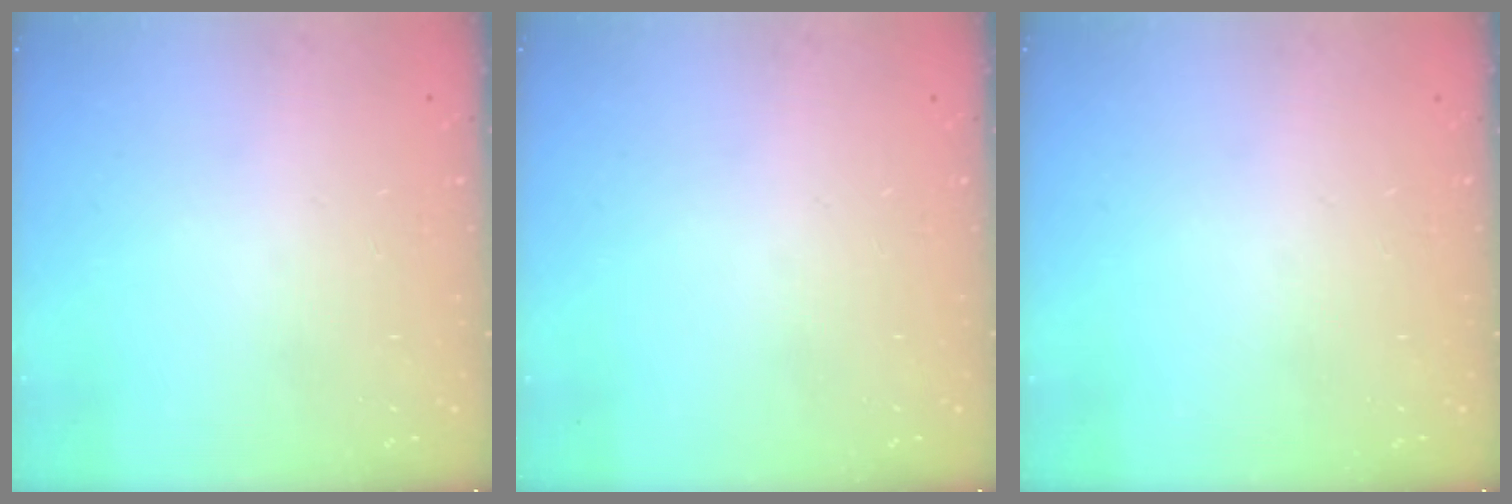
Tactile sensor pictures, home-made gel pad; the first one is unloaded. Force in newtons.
{"total": 0.0}
{"total": 0.0}